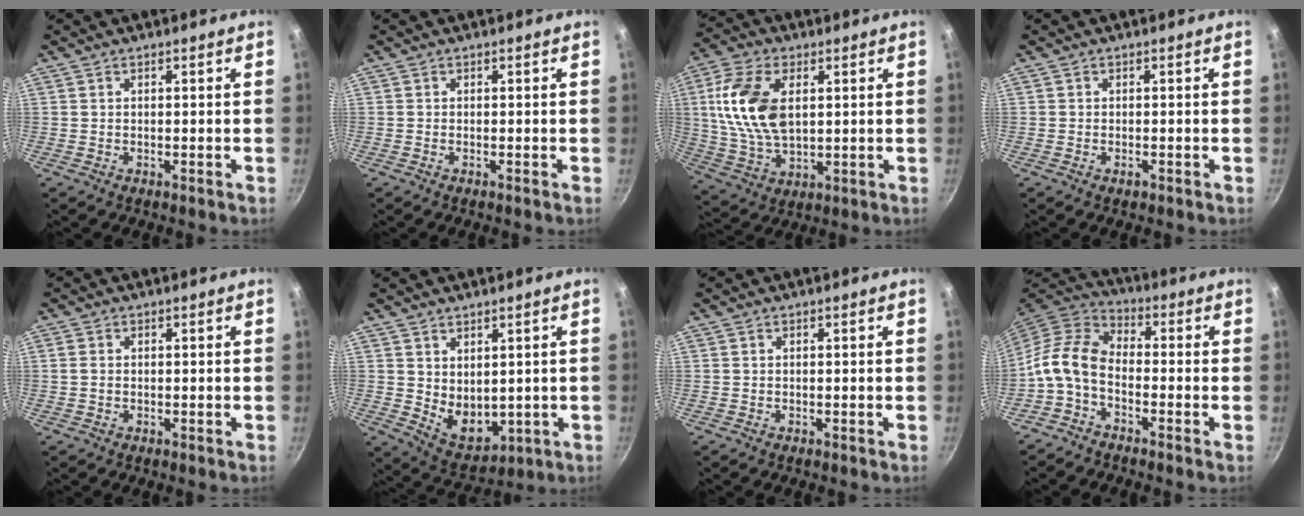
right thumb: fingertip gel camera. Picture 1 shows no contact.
{"total": 0.0}
{"total": 15.0, "force": [3.1, 8.7, 11.8], "torque": [-0.222, -0.007, 0.061]}
{"total": 1.0, "force": [-0.5, 0.6, 0.6], "torque": [-0.009, 0.002, -0.011]}
{"total": 1.3, "force": [0.0, 1.0, 0.8], "torque": [-0.016, 0.002, -0.001]}
{"total": 7.7, "force": [1.7, 5.3, 5.3], "torque": [-0.061, -0.030, 0.053]}
{"total": 0.0}
{"total": 9.4, "force": [-2.9, 5.8, 6.8], "torque": [-0.136, 0.044, -0.073]}